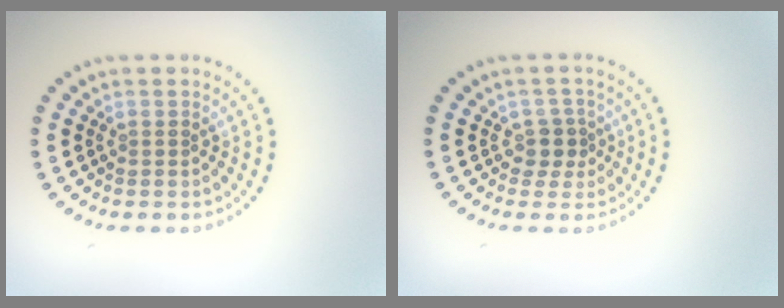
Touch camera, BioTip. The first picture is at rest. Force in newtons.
{"total": 1.8, "press": 1.4, "slide": 1.1}